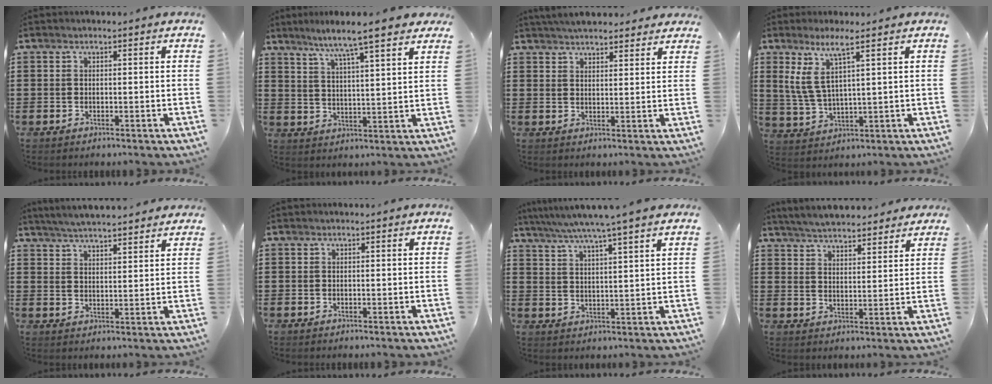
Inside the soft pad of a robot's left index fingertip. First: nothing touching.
{"total": 6.9, "force": [5.9, -0.2, 3.6], "torque": [-0.092, -0.026, 0.097]}
{"total": 4.2, "force": [4.1, 0.6, 0.9], "torque": [-0.028, -0.008, 0.077]}
{"total": 6.8, "force": [3.7, 1.3, 5.6], "torque": [-0.135, -0.007, 0.060]}
{"total": 4.6, "force": [4.4, -0.2, 1.0], "torque": [-0.034, -0.017, 0.080]}
{"total": 0.0}
{"total": 6.1, "force": [5.1, -1.1, 3.2], "torque": [-0.078, -0.024, 0.087]}
{"total": 5.2, "force": [5.1, 0.5, 0.8], "torque": [-0.036, -0.020, 0.093]}